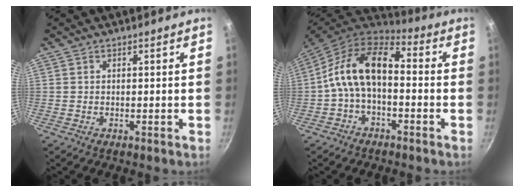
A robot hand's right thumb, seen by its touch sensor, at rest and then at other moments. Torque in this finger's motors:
{"motor_torque": [0.77, 0.74, 0.86, -0.86, 0.23]}